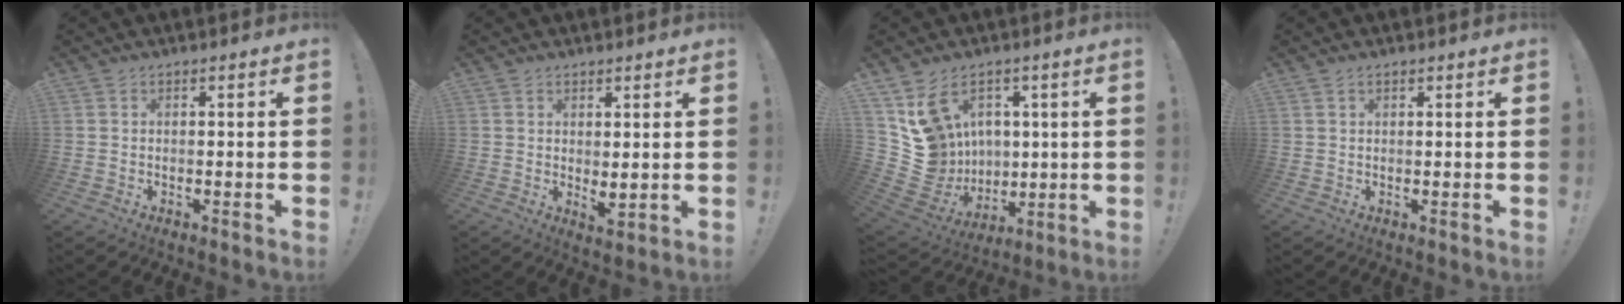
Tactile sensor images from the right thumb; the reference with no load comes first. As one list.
[{"total": 3.3, "force": [1.3, 1.4, 2.6], "torque": [-0.038, -0.012, 0.027]}, {"total": 15.1, "force": [5.0, 12.9, 6.1], "torque": [-0.140, -0.034, 0.114]}, {"total": 0.9, "force": [0.7, 0.5, 0.5], "torque": [-0.004, -0.002, 0.012]}]